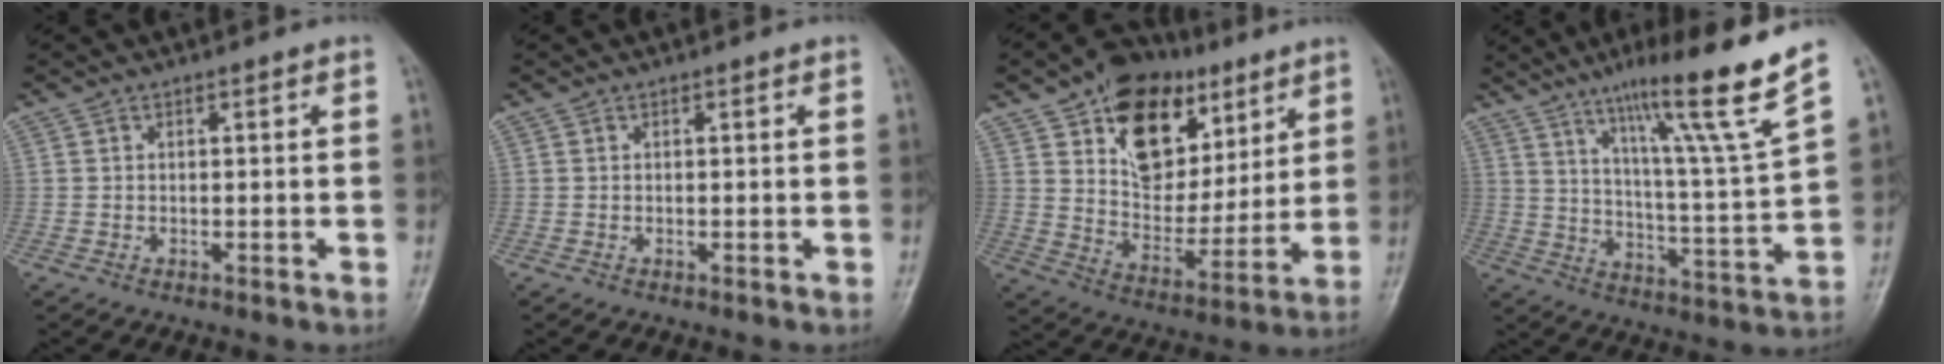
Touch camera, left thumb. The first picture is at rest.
{"total": 0.0}
{"total": 19.3, "force": [10.0, 12.3, 11.1], "torque": [-0.120, -0.043, 0.169]}
{"total": 17.1, "force": [11.7, -1.0, 12.4], "torque": [-0.182, -0.074, 0.184]}